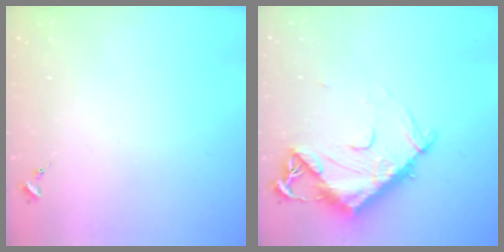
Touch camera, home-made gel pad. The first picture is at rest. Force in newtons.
{"total": 13.6, "press": 13.5, "slide": 1.4}